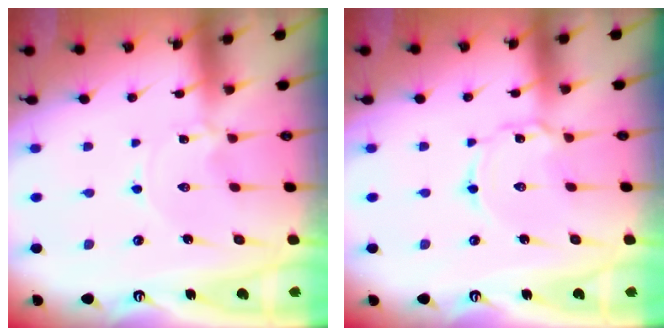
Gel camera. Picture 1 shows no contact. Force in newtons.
{"total": 2.8, "press": 2.8, "slide": 0.3}